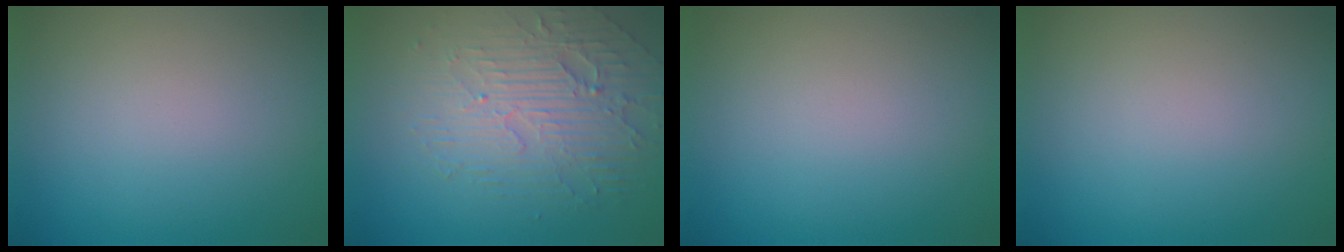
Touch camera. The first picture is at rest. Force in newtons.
{"total": 4.4, "press": 3.9, "slide": 2.2}
{"total": 0.0}
{"total": 0.0}